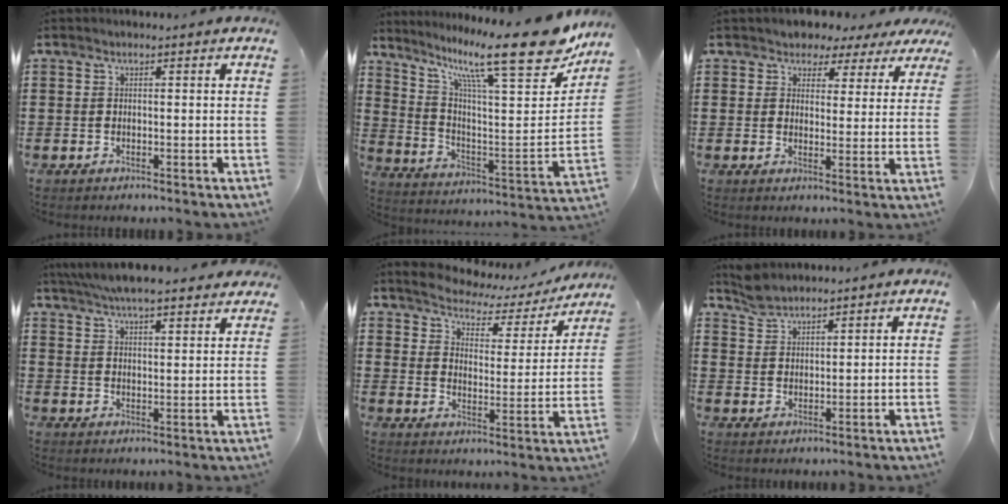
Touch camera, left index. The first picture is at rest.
{"total": 15.9, "force": [11.8, 1.9, 10.6], "torque": [-0.201, -0.082, 0.186]}
{"total": 3.3, "force": [2.8, 1.9, 0.1], "torque": [-0.024, -0.005, 0.046]}
{"total": 6.0, "force": [5.6, 0.5, 1.9], "torque": [-0.056, -0.017, 0.103]}
{"total": 3.1, "force": [3.0, 0.7, 0.3], "torque": [-0.030, -0.029, 0.042]}
{"total": 3.1, "force": [3.0, 0.8, 0.3], "torque": [-0.016, -0.001, 0.058]}